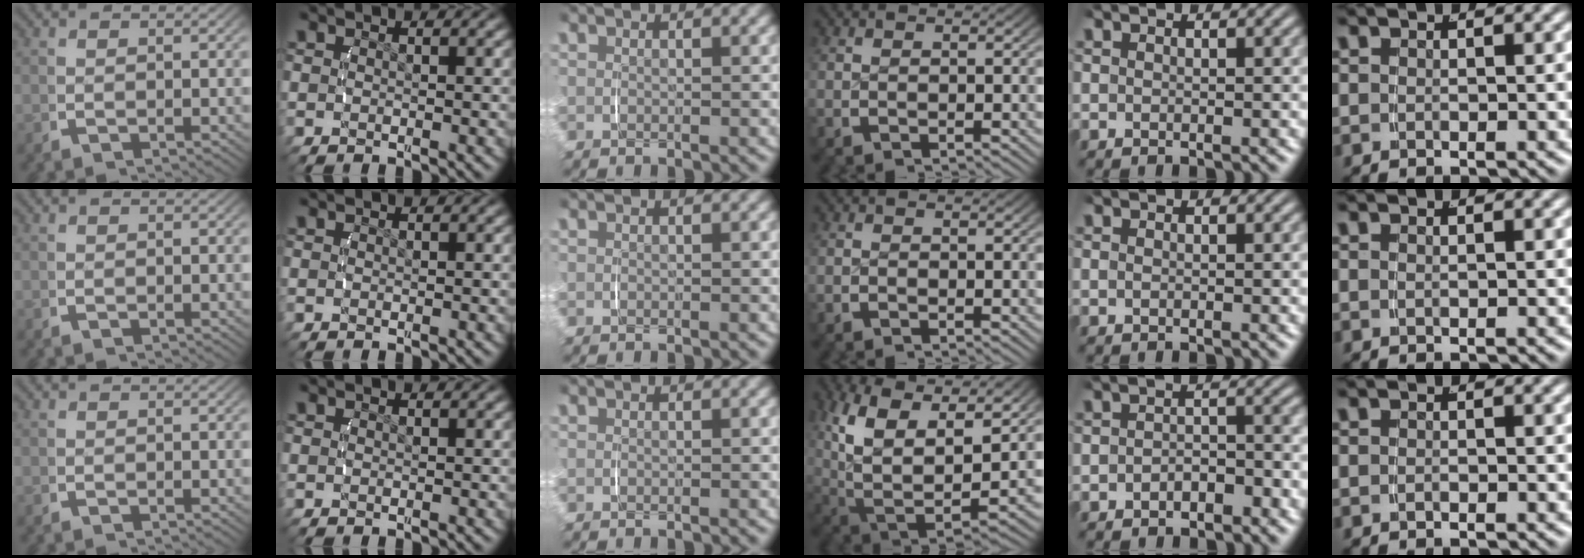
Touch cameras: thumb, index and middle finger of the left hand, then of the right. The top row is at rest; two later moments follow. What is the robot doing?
{"motion": "lift_and_place", "object": "napkin"}